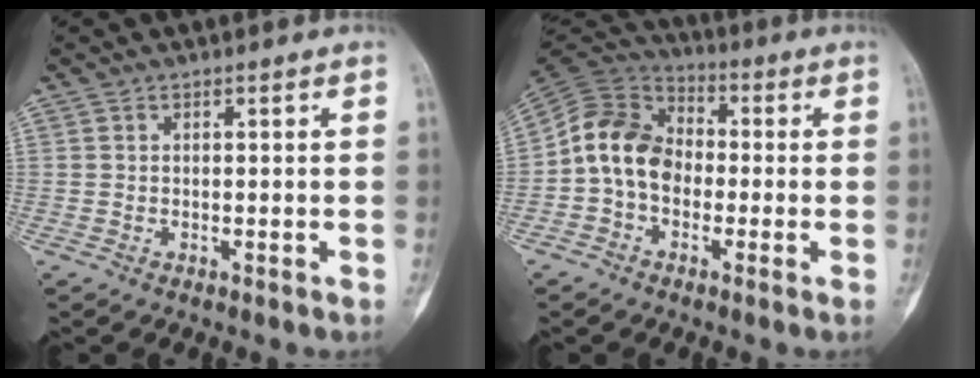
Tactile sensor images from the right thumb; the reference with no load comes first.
{"total": 11.4, "force": [-1.6, 8.8, 7.2], "torque": [-0.119, 0.031, -0.047]}